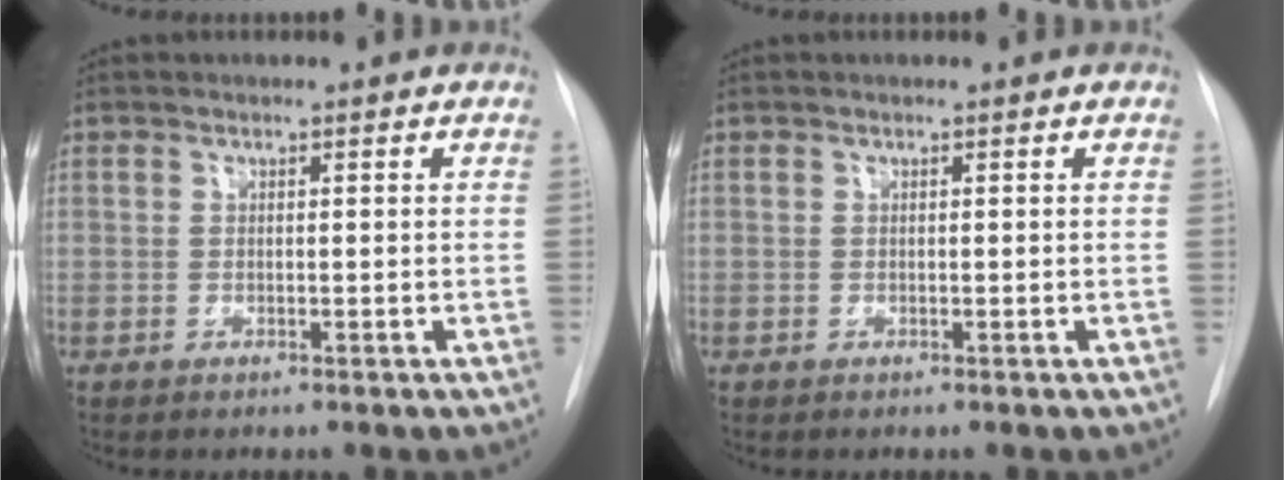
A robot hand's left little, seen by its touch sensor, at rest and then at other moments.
{"total": 0.0}